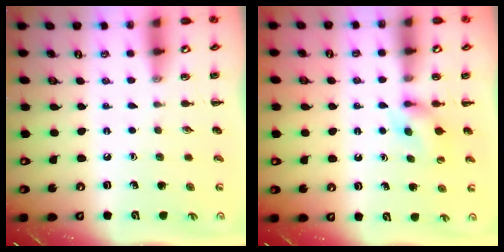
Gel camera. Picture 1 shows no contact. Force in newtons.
{"total": 6.3, "press": 6.2, "slide": 1.4}